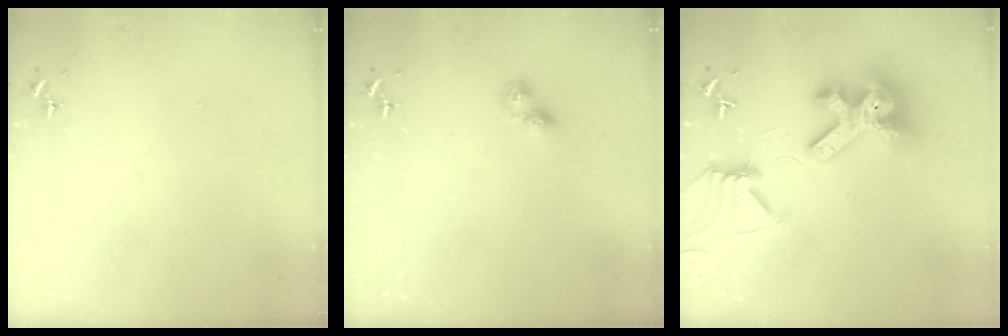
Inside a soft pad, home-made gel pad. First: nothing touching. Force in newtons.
{"total": 5.4, "press": 5.4, "slide": 0.6}
{"total": 16.9, "press": 16.7, "slide": 2.0}